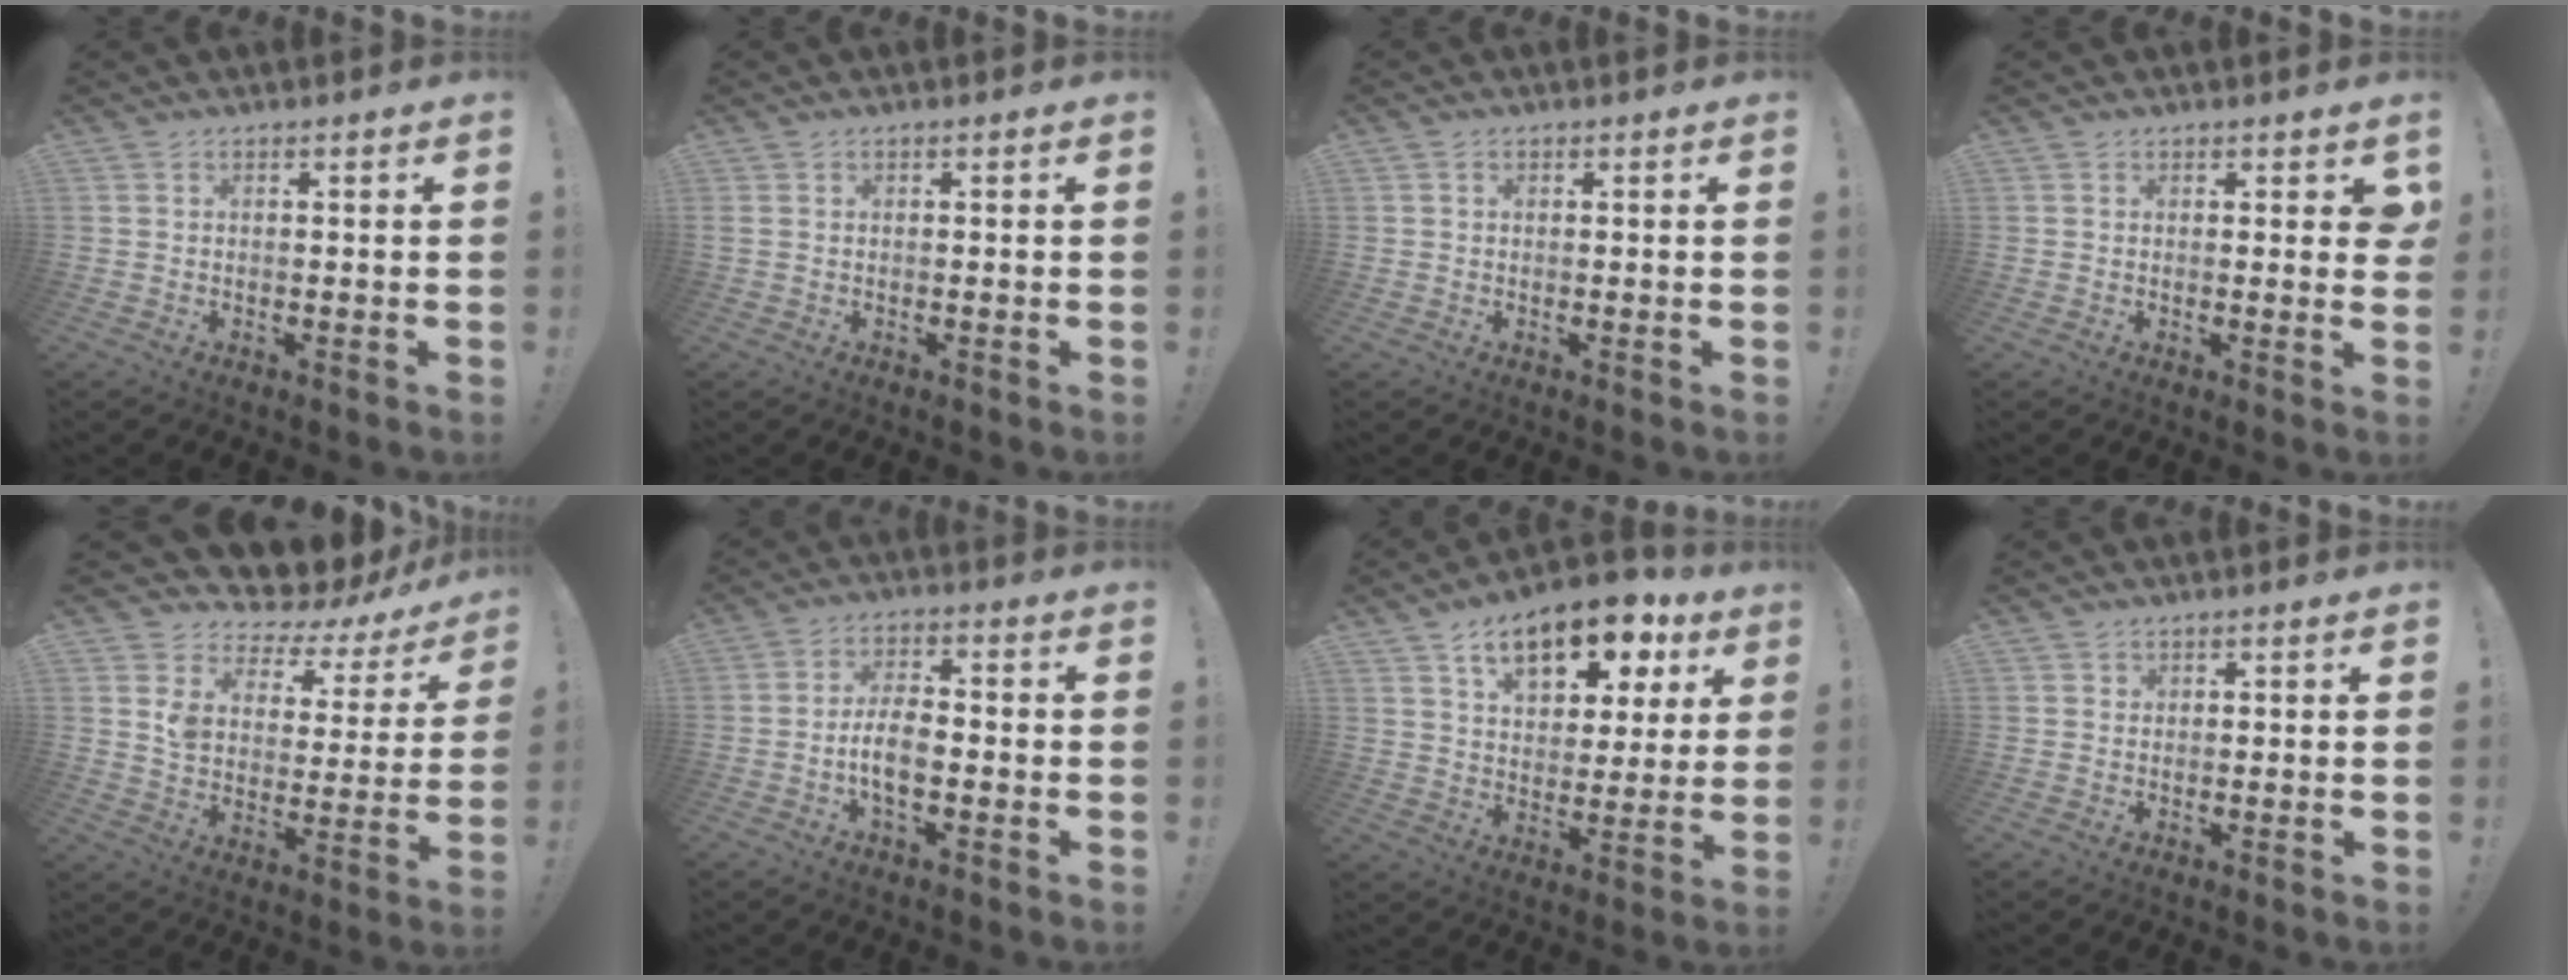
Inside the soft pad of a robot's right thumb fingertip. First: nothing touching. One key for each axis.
{"total": 0.6, "fx": 0.2, "fy": 0.3, "fz": 0.4, "tx": -0.013, "ty": 0.003, "tz": 0.005}
{"total": 0.5, "fx": 0.1, "fy": 0.5, "fz": 0.0, "tx": 0.002, "ty": 0.001, "tz": 0.002}
{"total": 2.1, "fx": 0.8, "fy": 1.4, "fz": 1.3, "tx": 0.000, "ty": -0.004, "tz": 0.013}
{"total": 7.2, "fx": 5.3, "fy": 3.6, "fz": 3.1, "tx": -0.061, "ty": -0.064, "tz": 0.087}
{"total": 7.9, "fx": -2.4, "fy": 3.5, "fz": 6.7, "tx": -0.133, "ty": 0.002, "tz": -0.048}
{"total": 16.3, "fx": 9.4, "fy": 8.4, "fz": 10.3, "tx": -0.148, "ty": -0.057, "tz": 0.158}
{"total": 1.0, "fx": 0.6, "fy": 0.7, "fz": 0.0, "tx": 0.003, "ty": -0.001, "tz": 0.012}